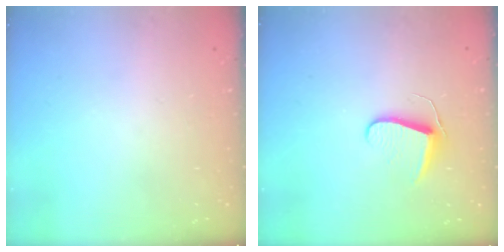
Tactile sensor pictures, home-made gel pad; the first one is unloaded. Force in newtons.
{"total": 7.0, "press": 7.0, "slide": 0.6}